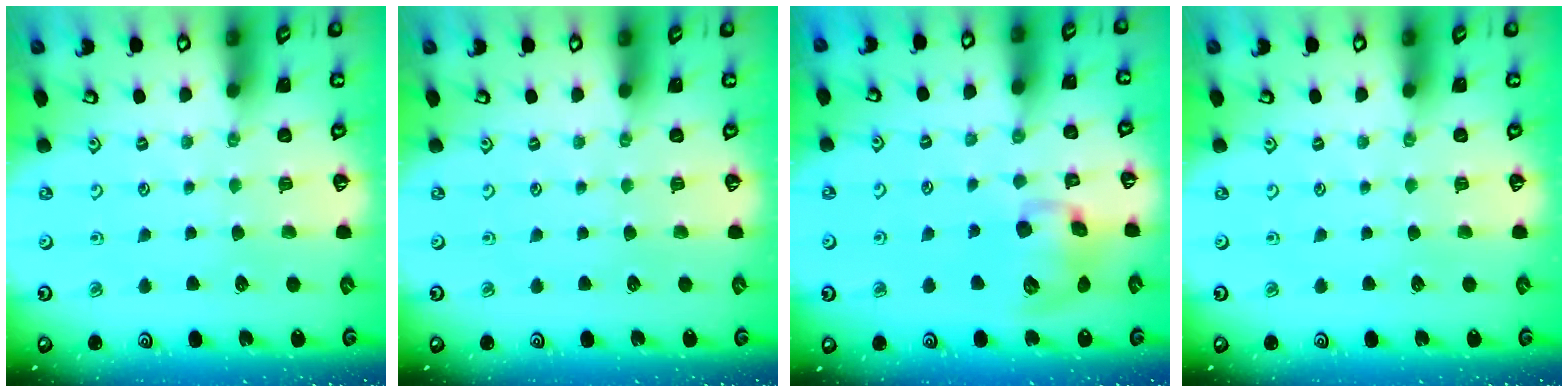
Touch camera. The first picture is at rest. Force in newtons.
{"total": 0.0}
{"total": 12.0, "press": 11.8, "slide": 2.0}
{"total": 0.0}